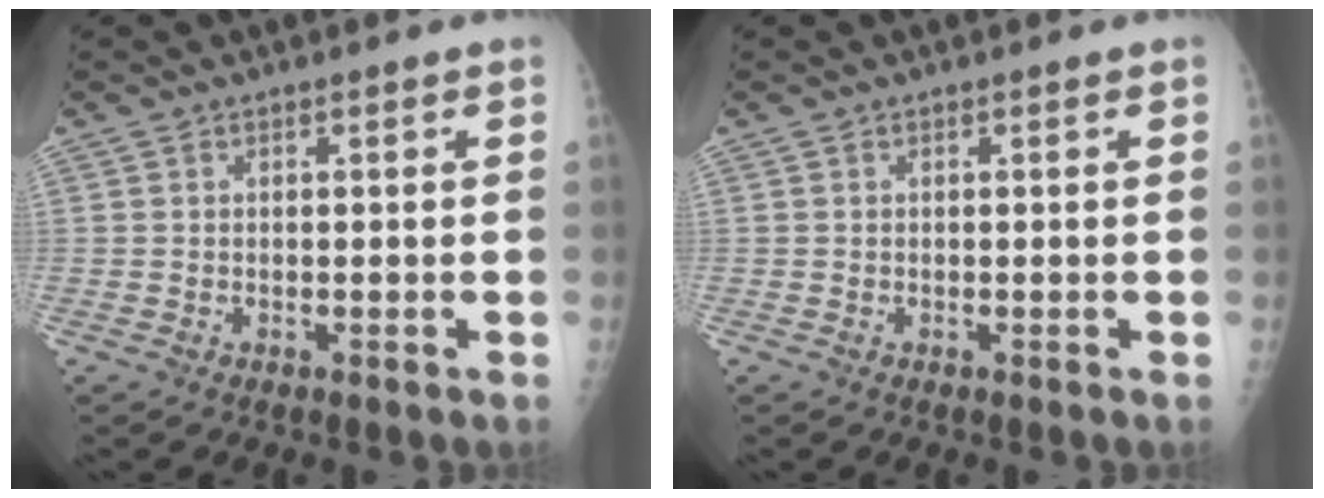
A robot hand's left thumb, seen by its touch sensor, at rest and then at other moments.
{"total": 0.0}